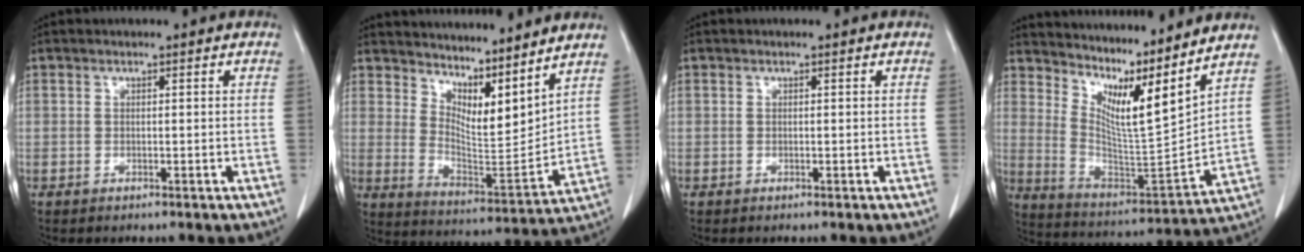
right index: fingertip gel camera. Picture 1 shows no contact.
{"total": 15.6, "force": [12.3, 2.1, 9.4], "torque": [-0.160, -0.020, 0.204]}
{"total": 0.0}
{"total": 15.5, "force": [11.5, 0.7, 10.2], "torque": [-0.184, -0.015, 0.199]}